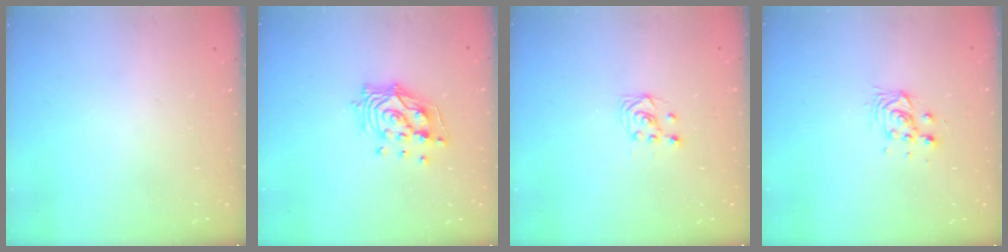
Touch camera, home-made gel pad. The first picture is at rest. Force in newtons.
{"total": 12.3, "press": 12.2, "slide": 1.7}
{"total": 2.5, "press": 2.2, "slide": 1.2}
{"total": 4.8, "press": 4.8, "slide": 0.9}